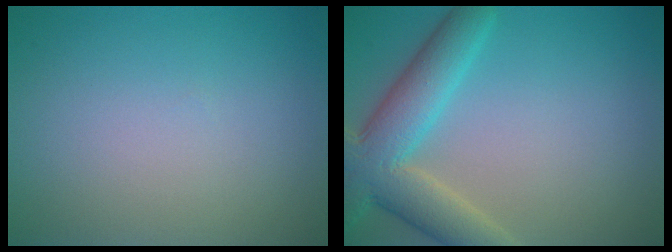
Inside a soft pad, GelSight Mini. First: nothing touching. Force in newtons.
{"total": 7.0, "press": 7.0, "slide": 0.4}